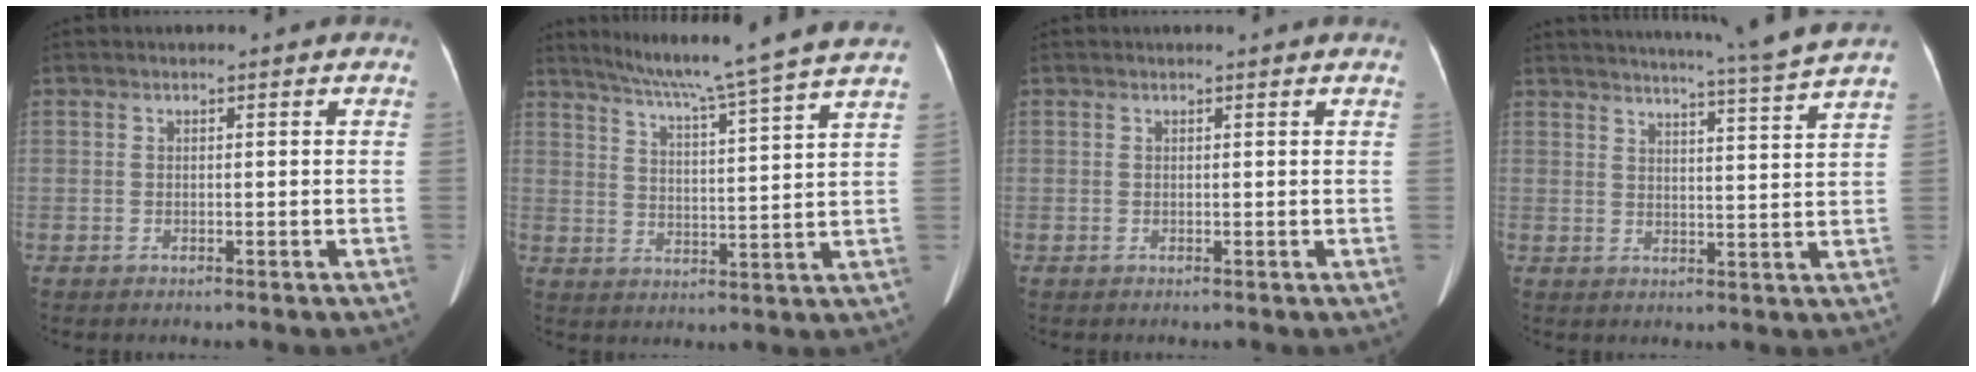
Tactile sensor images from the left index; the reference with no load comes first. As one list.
[{"total": 18.1, "force": [15.6, -2.3, 8.8], "torque": [-0.147, -0.023, 0.208]}, {"total": 1.6, "force": [1.5, -0.2, 0.4], "torque": [-0.016, 0.004, 0.012]}, {"total": 13.8, "force": [12.5, -2.7, 5.3], "torque": [-0.090, -0.043, 0.155]}]